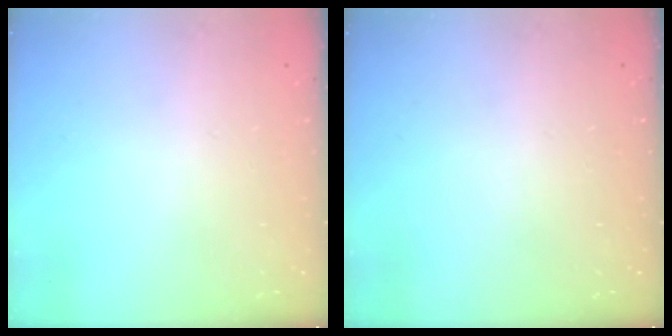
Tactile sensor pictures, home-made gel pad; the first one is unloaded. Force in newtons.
{"total": 0.0}